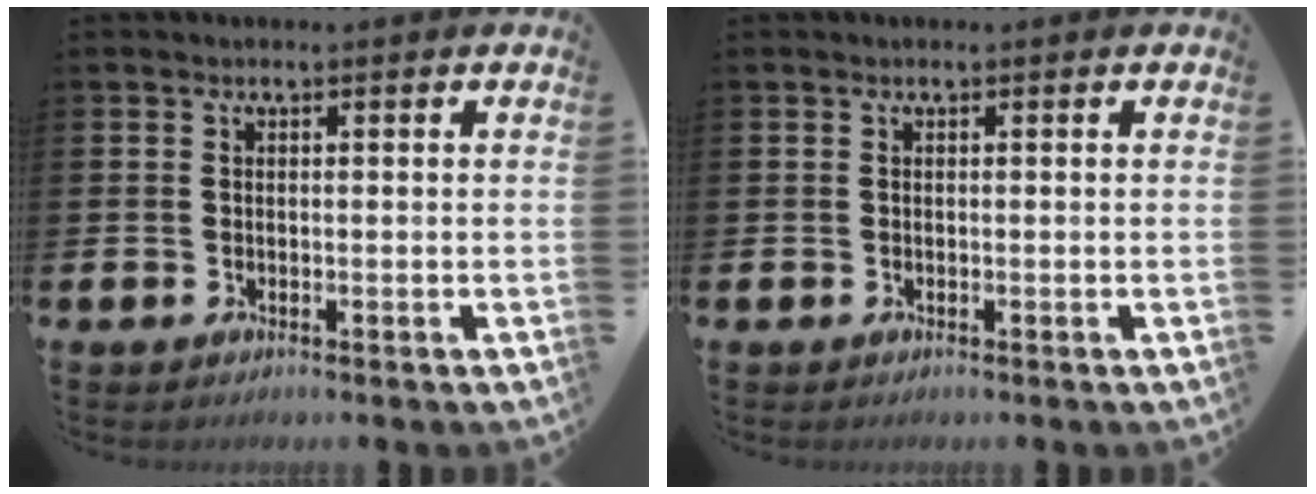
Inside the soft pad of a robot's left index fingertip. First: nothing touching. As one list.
[{"total": 0.0}]